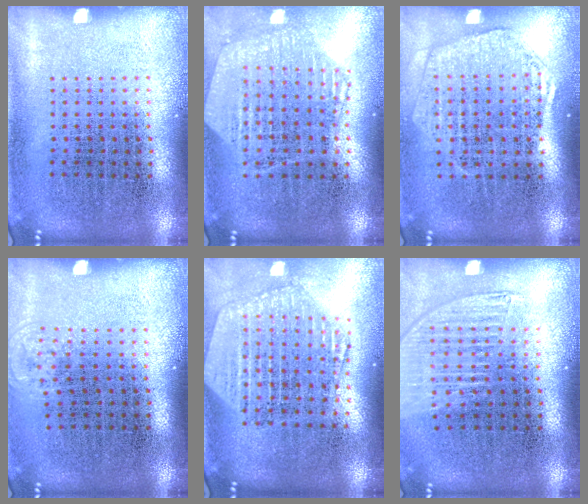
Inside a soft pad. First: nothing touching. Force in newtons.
{"total": 1.2, "press": 1.2, "slide": 0.2}
{"total": 1.9, "press": 1.7, "slide": 0.8}
{"total": 0.6, "press": 0.4, "slide": 0.3}
{"total": 2.5, "press": 2.1, "slide": 1.3}
{"total": 1.5, "press": 1.3, "slide": 0.7}